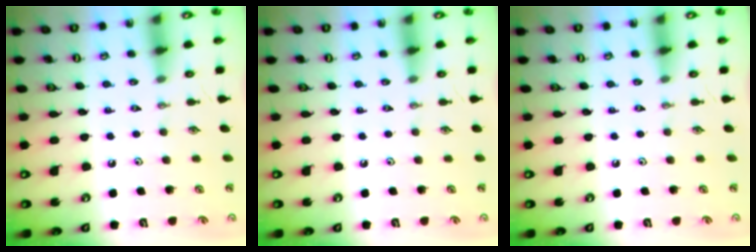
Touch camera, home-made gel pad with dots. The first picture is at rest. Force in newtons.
{"total": 0.0}
{"total": 0.0}